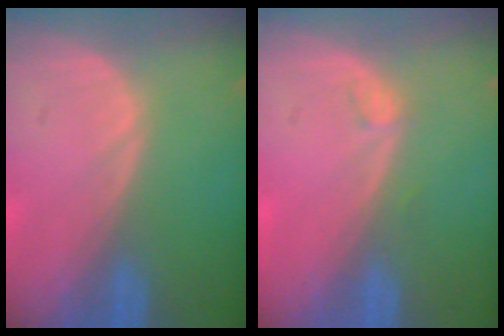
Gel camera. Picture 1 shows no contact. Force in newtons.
{"total": 1.0, "press": 0.9, "slide": 0.3}